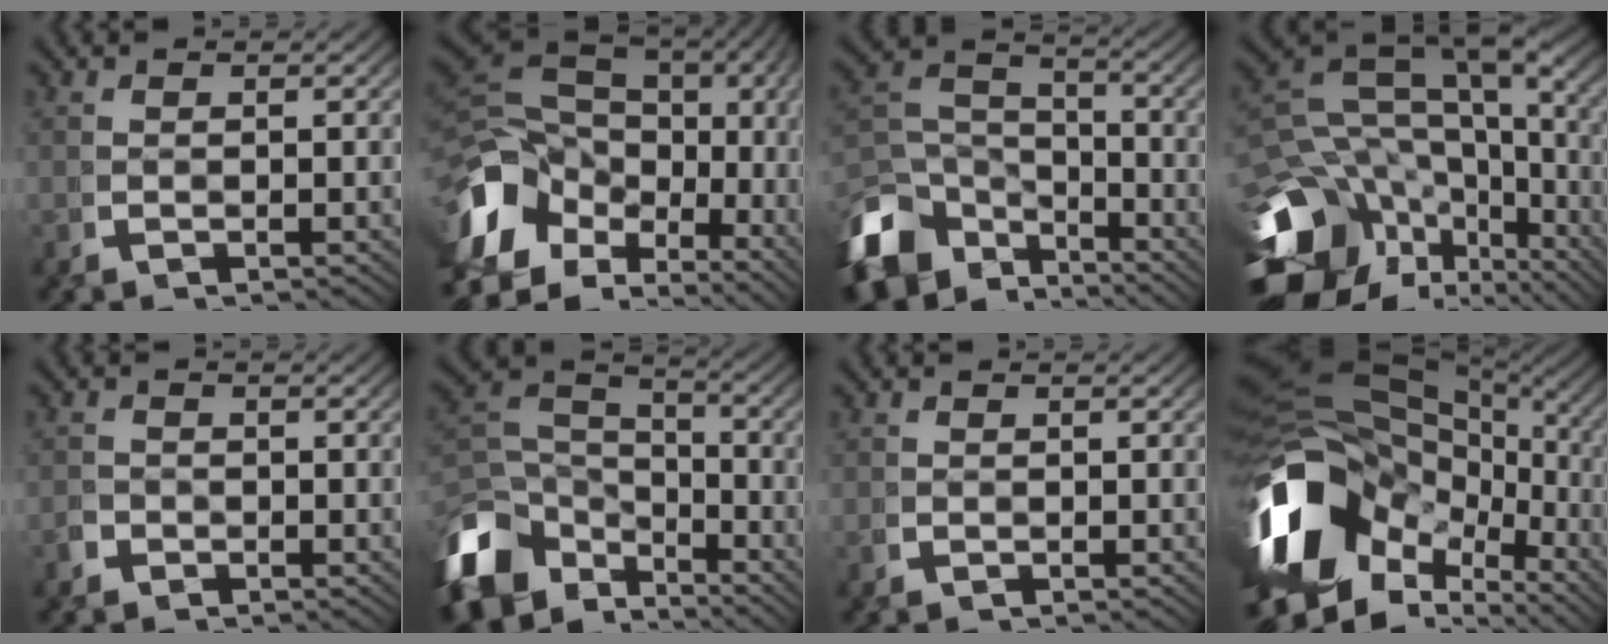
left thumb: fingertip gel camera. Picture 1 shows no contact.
{"total": 16.7, "force": [-1.2, 11.8, 11.7], "torque": [-0.216, -0.021, -0.008]}
{"total": 11.2, "force": [-4.7, 7.8, 6.4], "torque": [-0.123, -0.037, -0.069]}
{"total": 17.1, "force": [-3.1, 11.8, 12.0], "torque": [-0.228, -0.053, -0.026]}
{"total": 1.4, "force": [-1.1, 0.6, -0.6], "torque": [0.018, -0.007, -0.022]}
{"total": 11.9, "force": [-3.9, 8.4, 7.4], "torque": [-0.153, -0.038, -0.052]}
{"total": 0.8, "force": [-0.5, 0.4, -0.4], "torque": [0.007, -0.007, -0.008]}
{"total": 22.0, "force": [-2.2, 15.0, 15.9], "torque": [-0.336, -0.050, -0.013]}